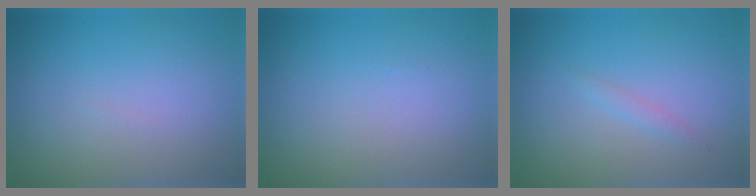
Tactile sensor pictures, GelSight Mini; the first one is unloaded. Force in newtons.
{"total": 0.0}
{"total": 0.7, "press": 0.7, "slide": 0.1}